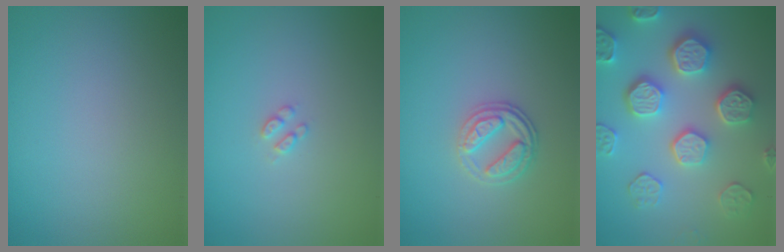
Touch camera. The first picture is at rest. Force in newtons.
{"total": 1.0, "press": 0.9, "slide": 0.2}
{"total": 2.8, "press": 2.4, "slide": 1.3}
{"total": 5.7, "press": 5.3, "slide": 1.9}